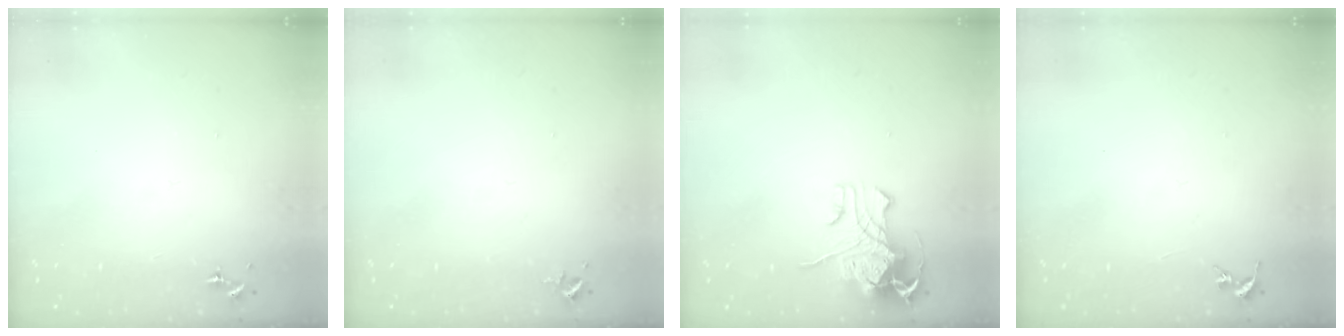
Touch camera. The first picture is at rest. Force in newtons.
{"total": 2.4, "press": 2.4, "slide": 0.3}
{"total": 10.7, "press": 10.6, "slide": 1.4}
{"total": 0.0}